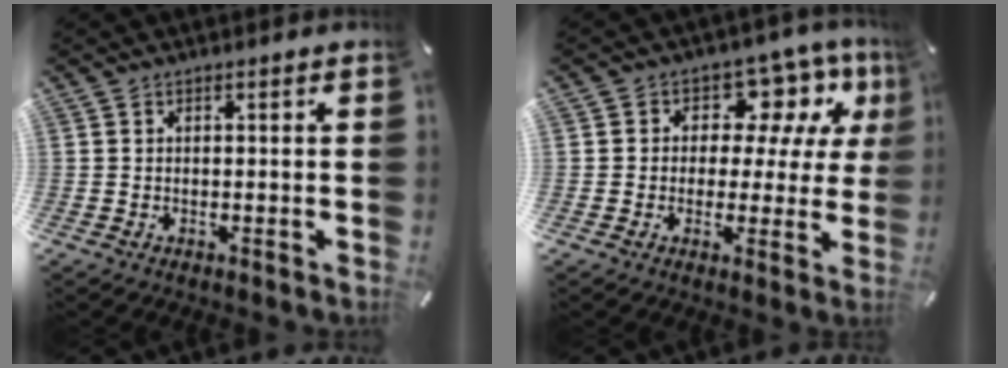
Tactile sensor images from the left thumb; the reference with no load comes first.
{"total": 10.3, "force": [4.5, 7.5, 5.4], "torque": [-0.080, -0.023, 0.082]}